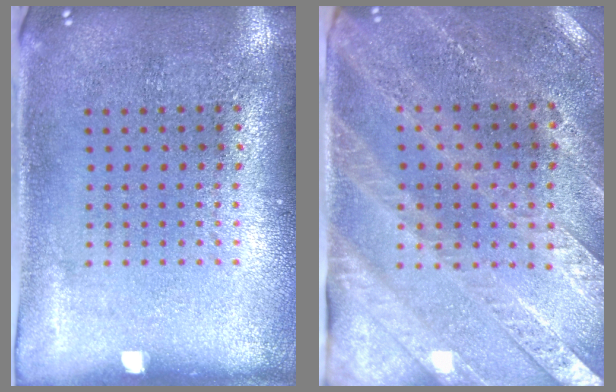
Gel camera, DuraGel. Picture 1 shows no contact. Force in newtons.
{"total": 2.8, "press": 2.6, "slide": 1.0}